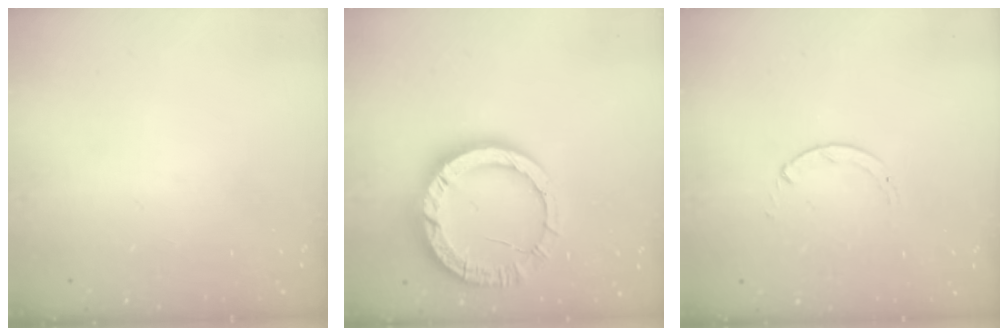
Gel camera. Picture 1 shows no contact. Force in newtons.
{"total": 13.6, "press": 13.5, "slide": 1.4}
{"total": 0.7, "press": 0.7, "slide": 0.1}